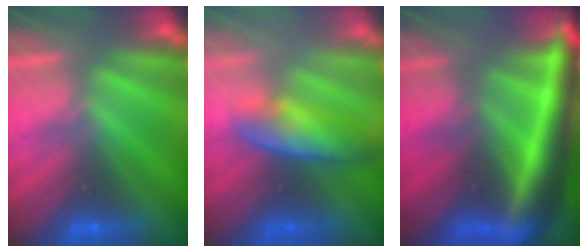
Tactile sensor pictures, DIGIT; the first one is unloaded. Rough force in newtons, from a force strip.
{"total": 3.6}
{"total": 7.7}